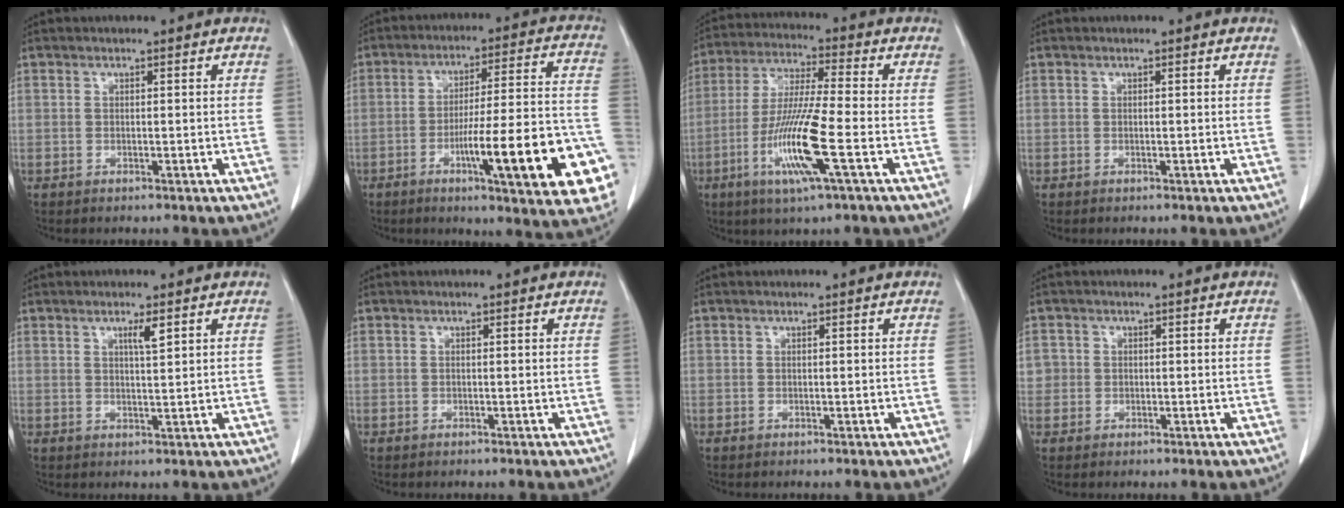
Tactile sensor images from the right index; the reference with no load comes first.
{"total": 20.4, "force": [-7.4, 2.4, 18.9], "torque": [-0.204, 0.012, -0.097]}
{"total": 12.8, "force": [-4.2, 0.0, 12.1], "torque": [-0.244, -0.018, -0.085]}
{"total": 0.0}
{"total": 2.3, "force": [1.3, 0.0, 2.0], "torque": [-0.038, -0.003, 0.022]}
{"total": 0.0}
{"total": 0.0}
{"total": 2.3, "force": [0.1, 2.3, 0.2], "torque": [0.009, 0.007, 0.003]}